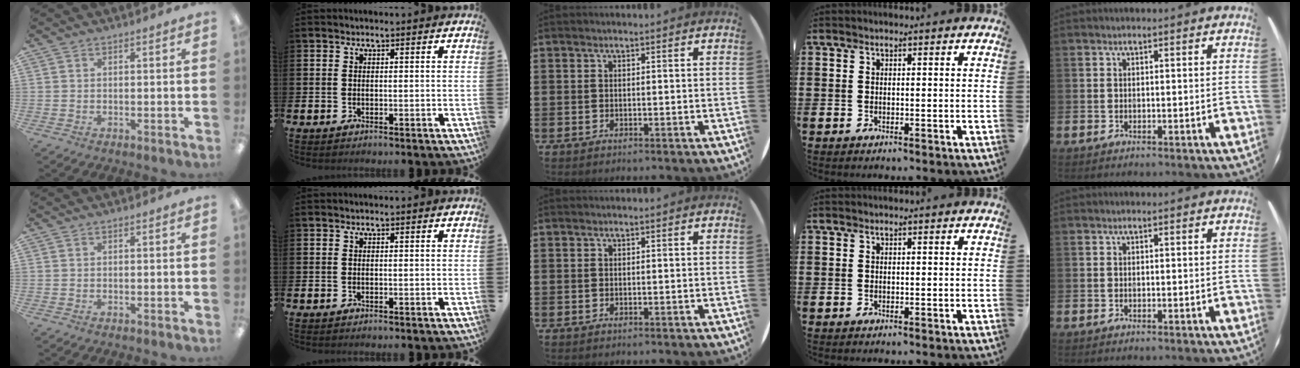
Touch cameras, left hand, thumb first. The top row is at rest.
{}